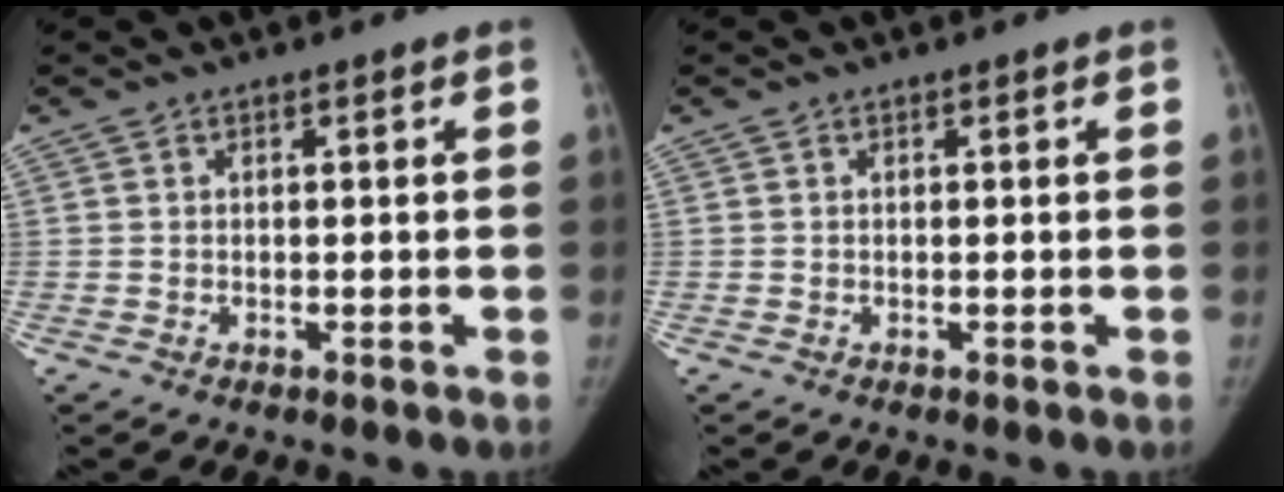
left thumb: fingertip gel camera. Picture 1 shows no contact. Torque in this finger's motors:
{"motor_torque": [0.01, 0.01, 0.01, 0.00, 0.01]}